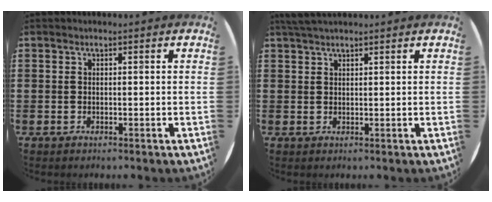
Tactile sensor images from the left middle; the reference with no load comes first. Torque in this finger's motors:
{"motor_torque": [0.53, -0.46, 0.03, 0.03]}